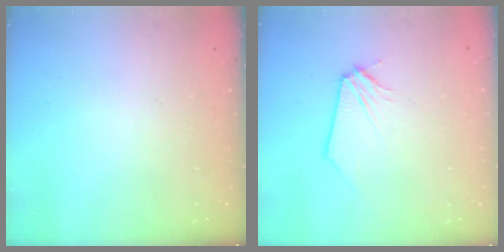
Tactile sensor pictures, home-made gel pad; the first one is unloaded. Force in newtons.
{"total": 0.0}